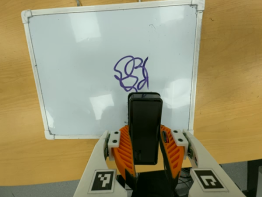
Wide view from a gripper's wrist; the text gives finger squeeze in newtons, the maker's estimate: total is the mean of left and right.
{"total": 8.9, "left": 6.4, "right": 11.3}